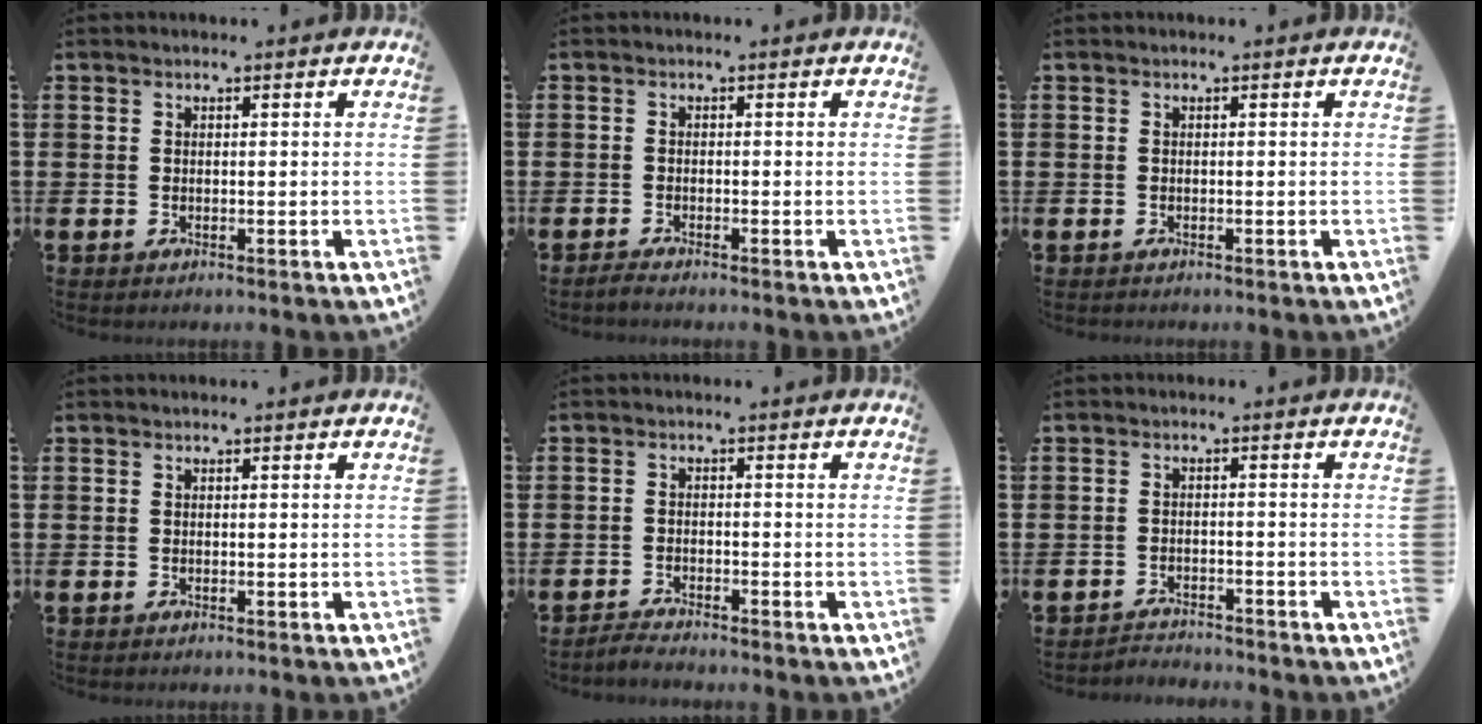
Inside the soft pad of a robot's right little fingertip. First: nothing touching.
{"total": 0.9, "force": [-0.8, 0.0, 0.5], "torque": [-0.008, -0.002, -0.015]}
{"total": 0.0}
{"total": 0.0}
{"total": 1.6, "force": [-1.5, -0.1, 0.2], "torque": [-0.006, 0.002, -0.030]}
{"total": 2.0, "force": [-2.0, 0.0, -0.3], "torque": [-0.001, 0.003, -0.045]}